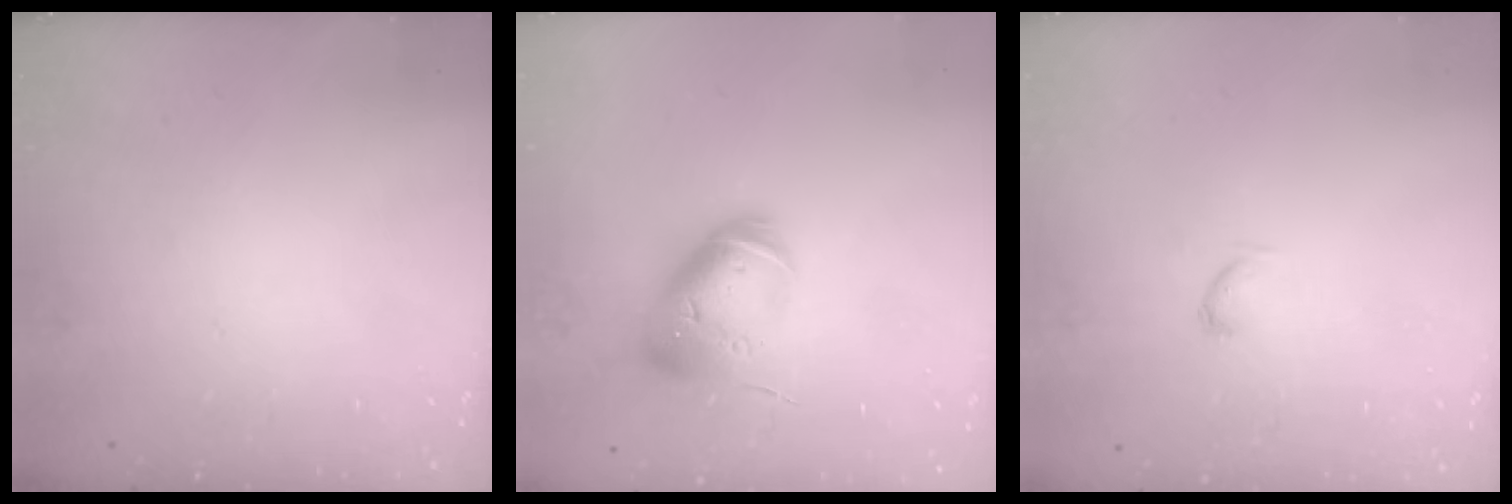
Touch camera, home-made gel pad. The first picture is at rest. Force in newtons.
{"total": 17.1, "press": 16.9, "slide": 2.4}
{"total": 2.8, "press": 2.7, "slide": 0.4}